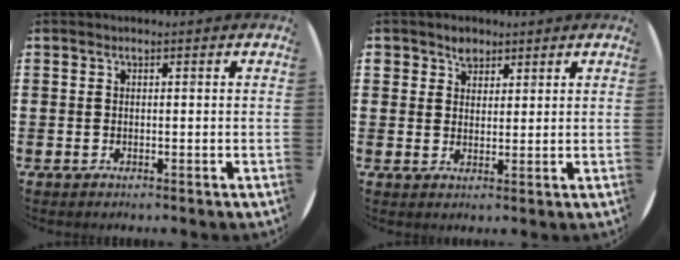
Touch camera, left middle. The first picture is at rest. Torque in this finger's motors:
{"motor_torque": [0.43, -0.26, 0.04, 0.02]}